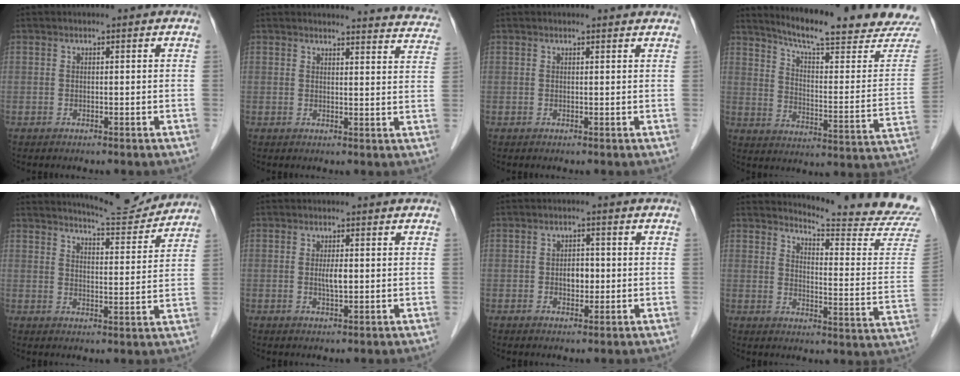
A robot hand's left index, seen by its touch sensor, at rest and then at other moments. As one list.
[{"total": 13.6, "force": [13.4, 1.2, 1.7], "torque": [0.011, -0.069, 0.115]}, {"total": 2.5, "force": [2.5, 0.3, 0.4], "torque": [-0.012, 0.003, 0.019]}, {"total": 21.3, "force": [19.5, 0.6, 8.6], "torque": [-0.129, -0.076, 0.254]}, {"total": 9.6, "force": [9.4, 0.6, 1.5], "torque": [-0.028, -0.009, 0.127]}, {"total": 2.2, "force": [0.0, 0.4, 2.2], "torque": [-0.043, -0.002, 0.002]}, {"total": 3.0, "force": [-0.3, 1.9, 2.3], "torque": [-0.035, 0.005, -0.002]}, {"total": 17.5, "force": [17.2, -1.2, 3.0], "torque": [-0.042, -0.149, 0.188]}]